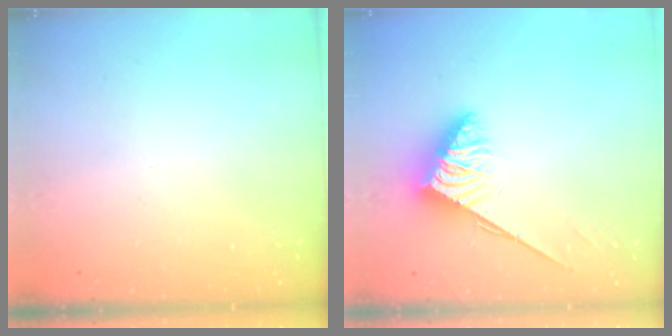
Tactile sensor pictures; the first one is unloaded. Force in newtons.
{"total": 3.7, "press": 3.6, "slide": 0.6}